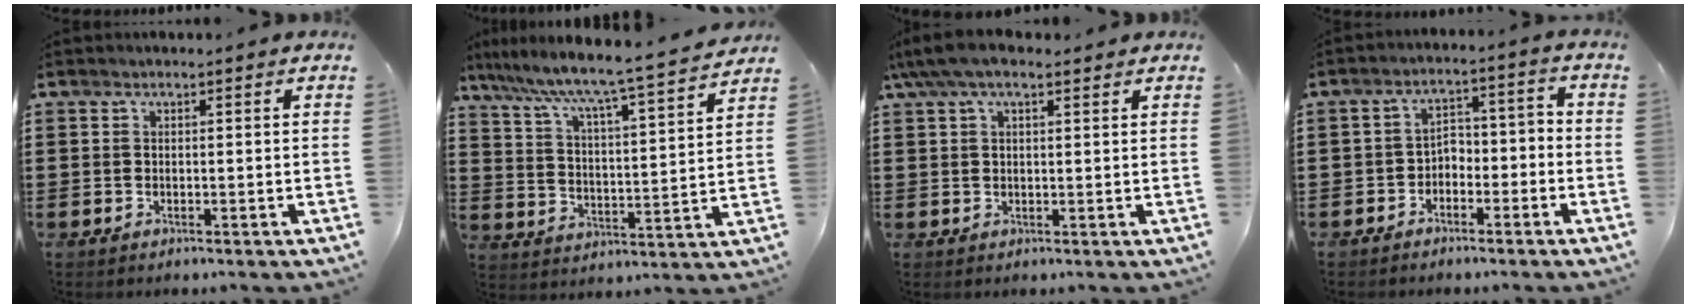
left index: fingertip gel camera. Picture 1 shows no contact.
{"total": 5.8, "force": [5.2, -0.7, 2.5], "torque": [-0.074, -0.049, 0.075]}
{"total": 5.0, "force": [3.1, 1.7, 3.6], "torque": [-0.075, 0.007, 0.056]}
{"total": 3.4, "force": [-2.9, 1.5, 1.0], "torque": [-0.023, 0.008, -0.063]}